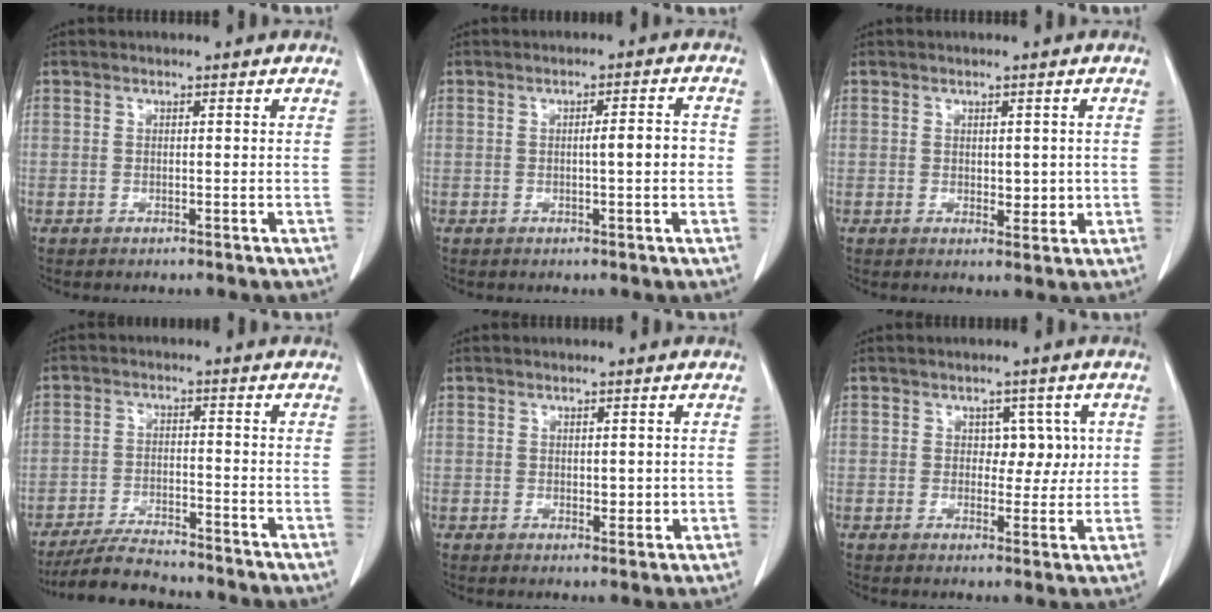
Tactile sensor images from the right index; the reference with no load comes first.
{"total": 3.6, "force": [-0.3, 0.4, 3.5], "torque": [-0.055, 0.005, -0.004]}
{"total": 2.7, "force": [0.1, 1.6, 2.2], "torque": [-0.022, -0.004, 0.009]}
{"total": 7.6, "force": [-7.1, 1.2, 2.4], "torque": [-0.042, -0.017, -0.124]}
{"total": 2.0, "force": [0.1, 1.2, 1.6], "torque": [-0.016, -0.004, 0.007]}
{"total": 4.0, "force": [0.8, 2.8, 2.7], "torque": [-0.024, 0.010, 0.014]}